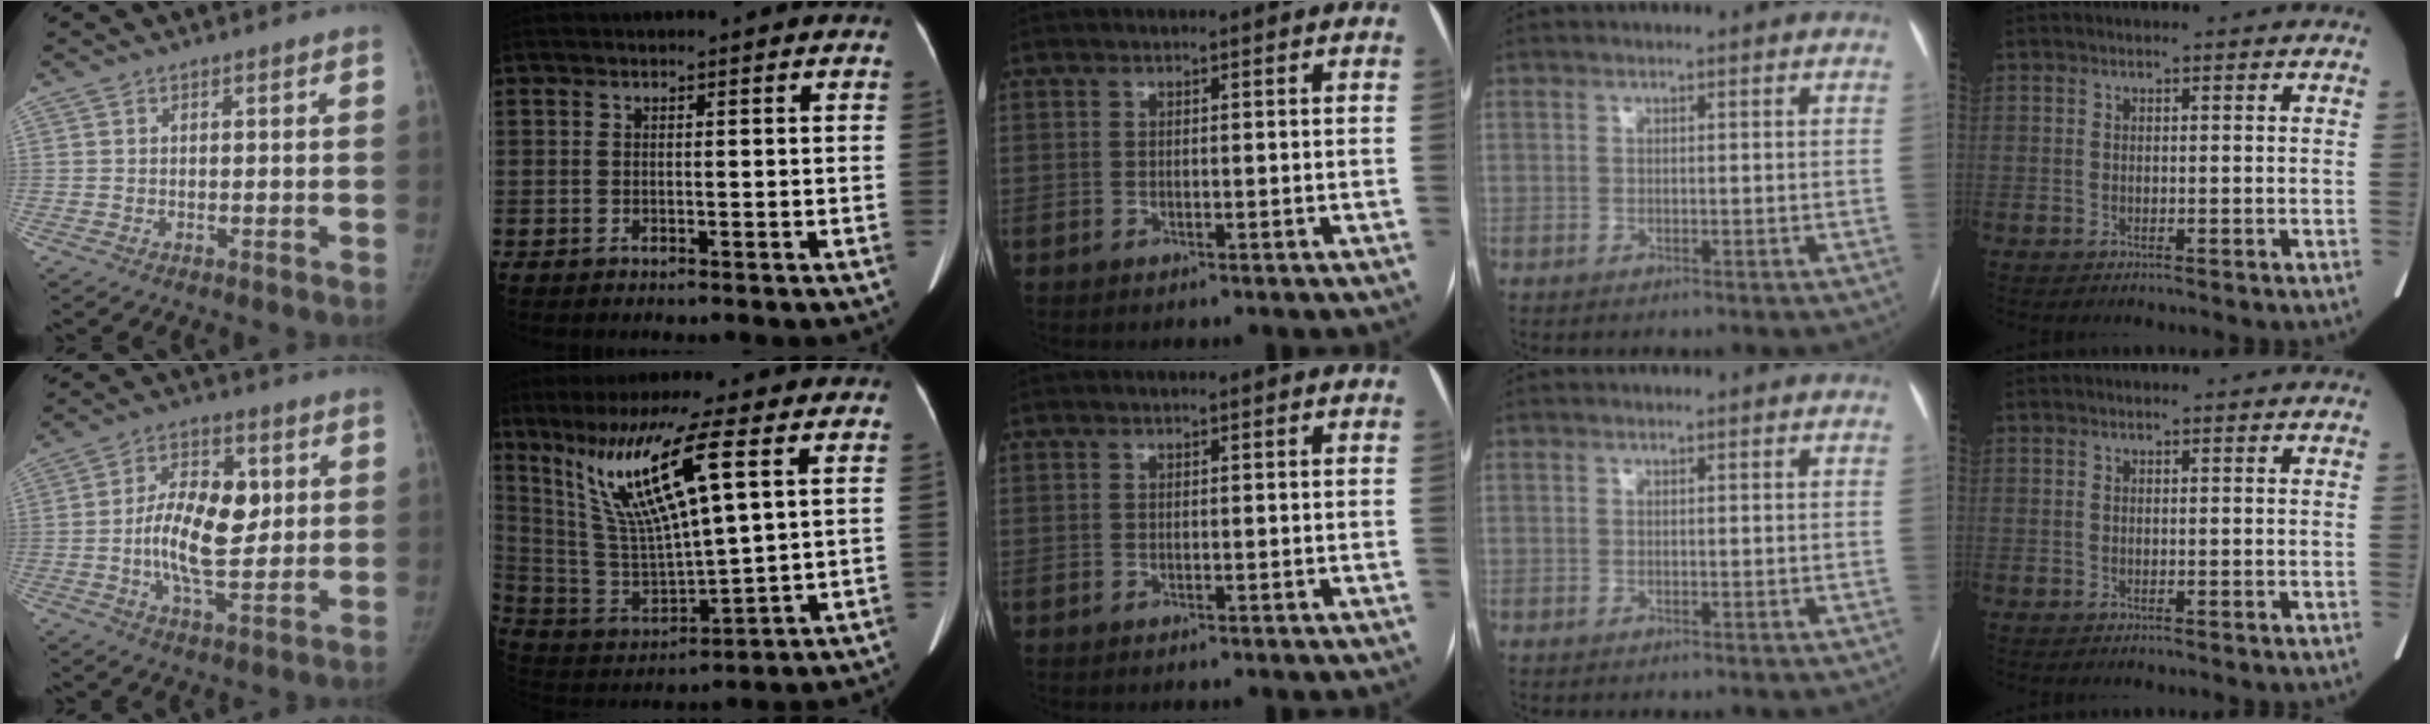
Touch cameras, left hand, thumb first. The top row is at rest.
{"thumb": {"total": 13.1, "force": [0.7, 6.7, 11.2], "torque": [-0.171, -0.001, 0.011]}, "index": {"total": 15.8, "force": [7.4, 1.1, 13.9], "torque": [-0.283, -0.001, 0.145]}}